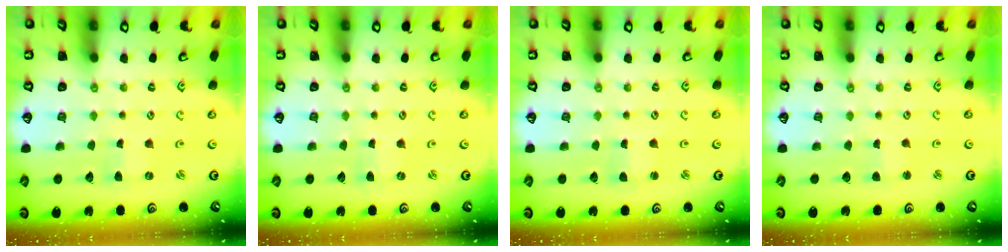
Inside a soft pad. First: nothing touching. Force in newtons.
{"total": 0.0}
{"total": 1.1, "press": 1.1, "slide": 0.1}
{"total": 1.8, "press": 1.7, "slide": 0.3}